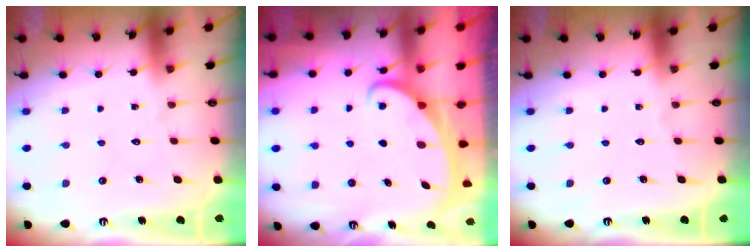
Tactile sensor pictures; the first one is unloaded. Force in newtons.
{"total": 2.2, "press": 2.2, "slide": 0.3}
{"total": 0.0}